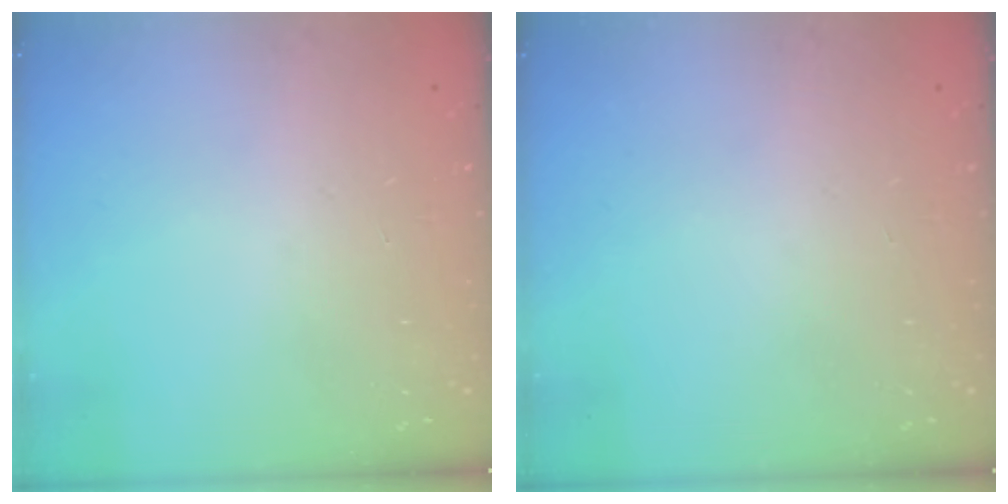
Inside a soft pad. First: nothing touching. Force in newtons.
{"total": 0.0}